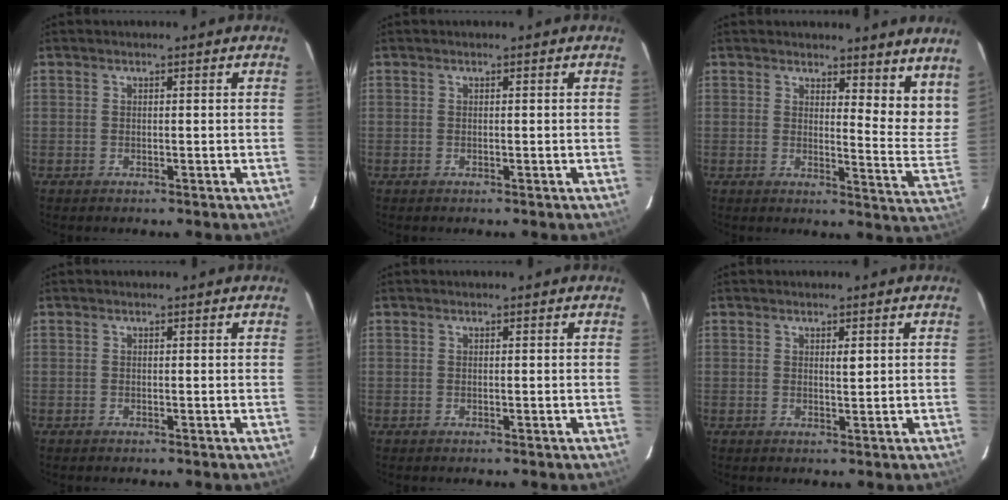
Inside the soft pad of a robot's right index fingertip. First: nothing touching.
{"total": 0.0}
{"total": 10.4, "force": [9.0, 3.1, 4.2], "torque": [-0.022, -0.041, 0.083]}
{"total": 0.0}
{"total": 0.0}
{"total": 1.2, "force": [0.5, 0.3, 1.0], "torque": [-0.017, -0.002, 0.007]}